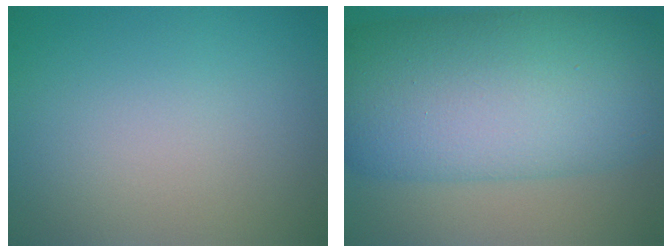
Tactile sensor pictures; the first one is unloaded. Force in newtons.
{"total": 13.6, "press": 13.6, "slide": 0.3}